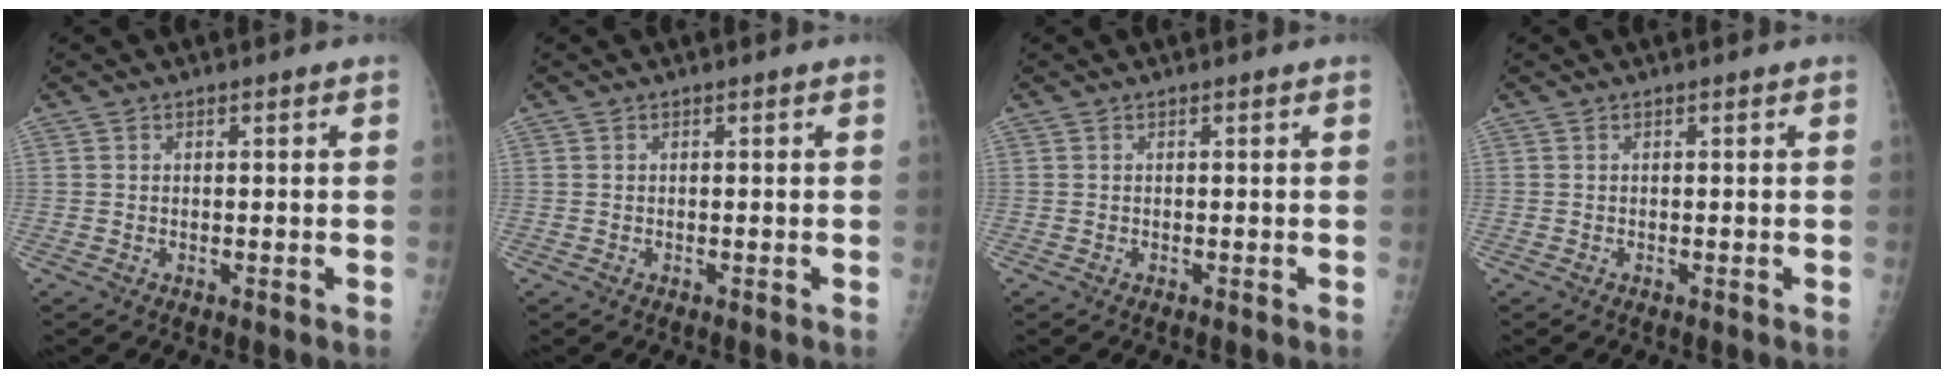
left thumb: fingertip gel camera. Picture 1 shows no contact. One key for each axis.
{"total": 0.0}
{"total": 0.0}
{"total": 0.0}